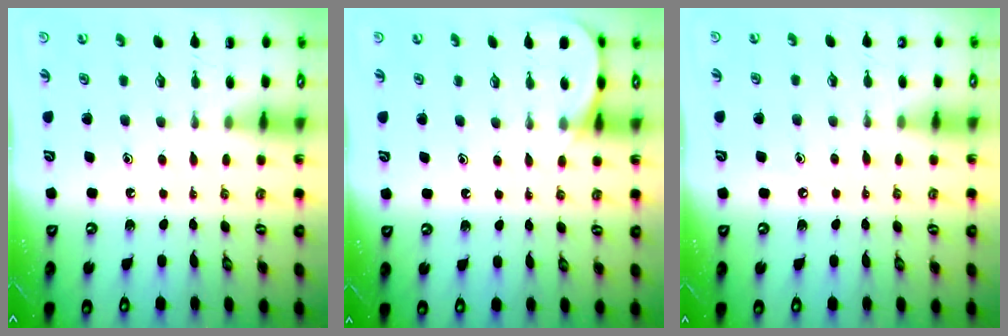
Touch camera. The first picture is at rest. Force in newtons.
{"total": 5.1, "press": 5.1, "slide": 0.5}
{"total": 4.5, "press": 4.4, "slide": 0.4}